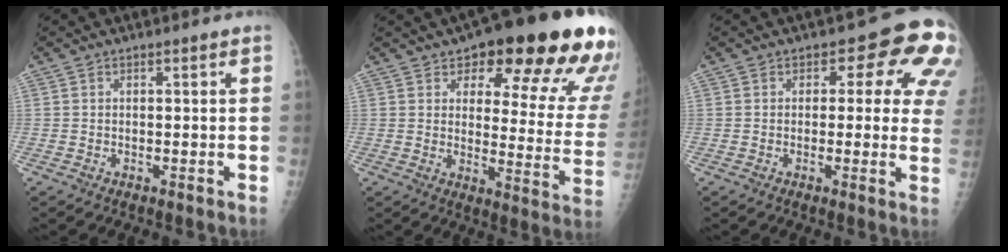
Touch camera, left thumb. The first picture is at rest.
{"total": 23.9, "force": [15.2, 7.9, 16.7], "torque": [-0.166, -0.067, 0.185]}
{"total": 11.3, "force": [3.6, 6.1, 8.8], "torque": [-0.048, -0.008, 0.024]}